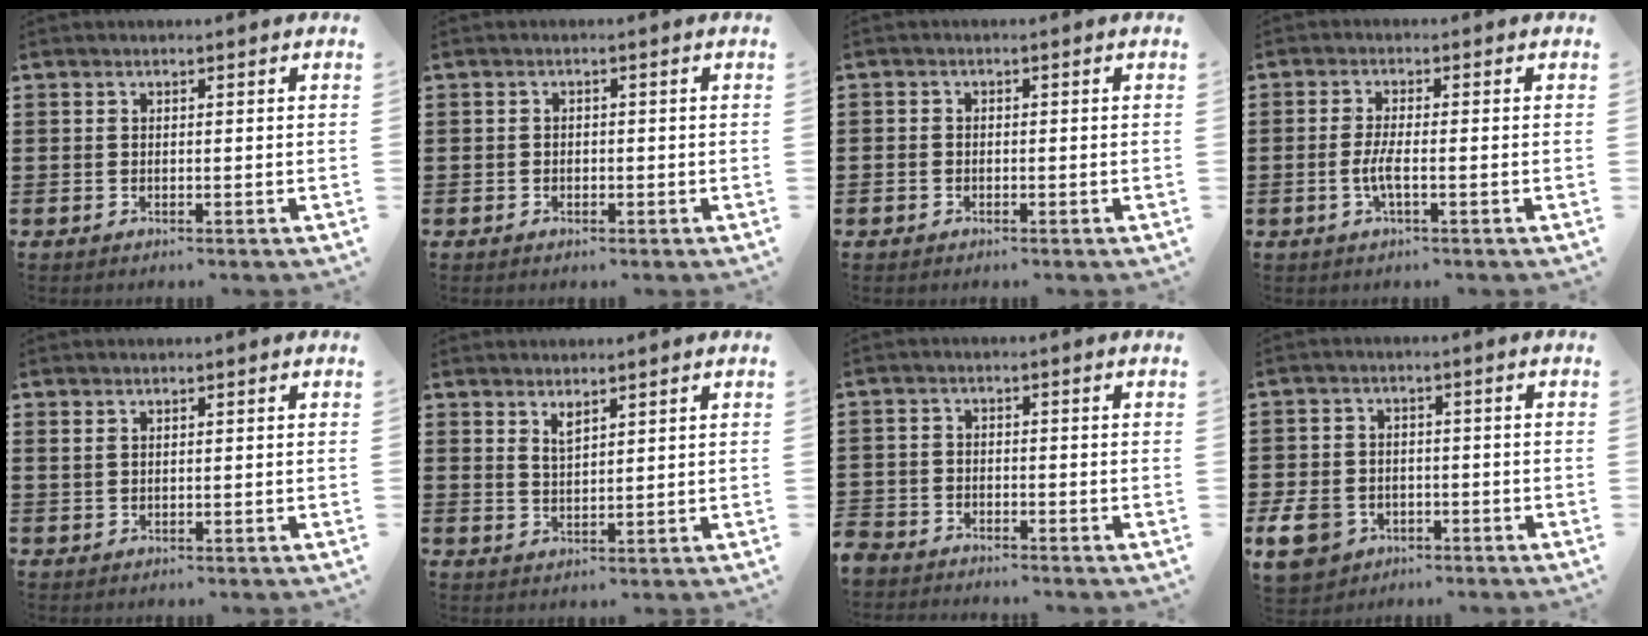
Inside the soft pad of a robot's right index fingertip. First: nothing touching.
{"total": 1.0, "force": [-0.4, 0.9, 0.2], "torque": [-0.006, 0.002, -0.011]}
{"total": 1.0, "force": [-0.8, 0.6, 0.1], "torque": [-0.004, 0.001, -0.018]}
{"total": 3.2, "force": [-1.0, 0.5, 2.9], "torque": [-0.073, -0.007, -0.027]}
{"total": 0.9, "force": [0.6, 0.5, 0.4], "torque": [-0.010, 0.003, 0.011]}
{"total": 2.1, "force": [1.7, 0.7, 1.0], "torque": [-0.022, 0.002, 0.031]}
{"total": 3.1, "force": [-2.9, 1.0, -0.2], "torque": [-0.019, -0.005, -0.069]}
{"total": 6.6, "force": [-3.0, 5.0, 2.9], "torque": [-0.095, 0.007, -0.063]}